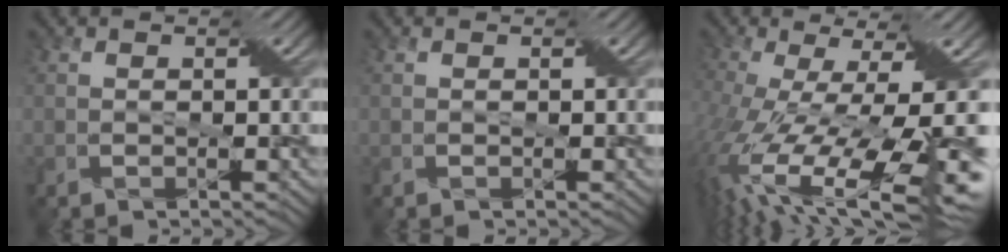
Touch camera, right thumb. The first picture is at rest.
{"total": 0.0}
{"total": 18.0, "force": [-4.2, 5.8, 16.5], "torque": [-0.339, -0.039, -0.051]}